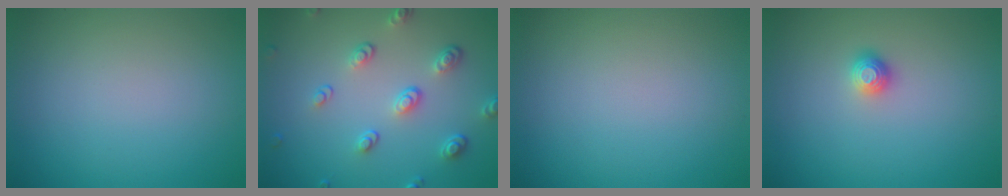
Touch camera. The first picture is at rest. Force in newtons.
{"total": 3.8, "press": 2.9, "slide": 2.5}
{"total": 0.0}
{"total": 1.1, "press": 1.0, "slide": 0.3}